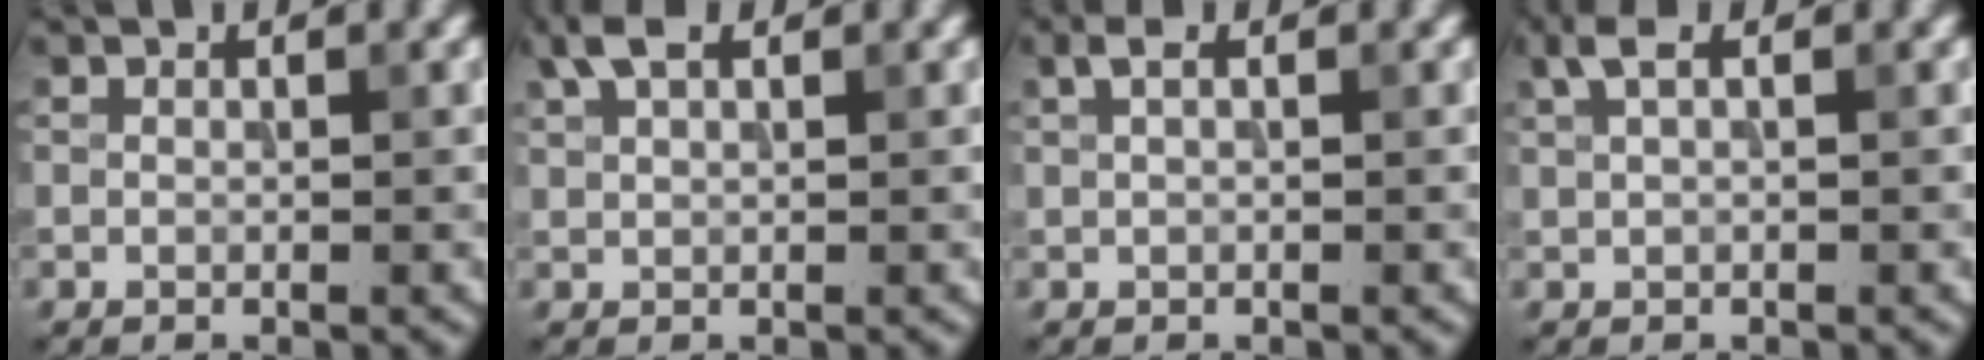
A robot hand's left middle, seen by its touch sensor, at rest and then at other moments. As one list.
[{"total": 2.9, "force": [1.8, 1.4, 1.9], "torque": [-0.041, 0.009, 0.035]}, {"total": 1.2, "force": [0.6, 0.4, 0.9], "torque": [-0.020, 0.005, 0.010]}, {"total": 1.9, "force": [1.0, 0.7, 1.5], "torque": [-0.031, 0.006, 0.018]}]